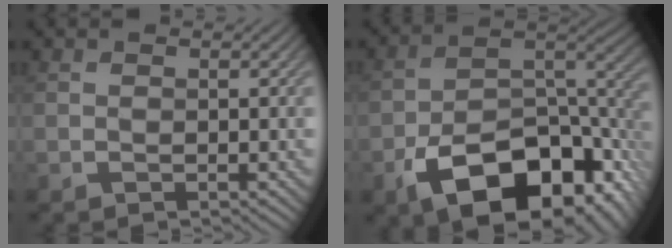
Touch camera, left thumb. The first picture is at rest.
{"total": 15.6, "force": [-8.2, 8.3, 10.4], "torque": [-0.167, -0.027, -0.135]}